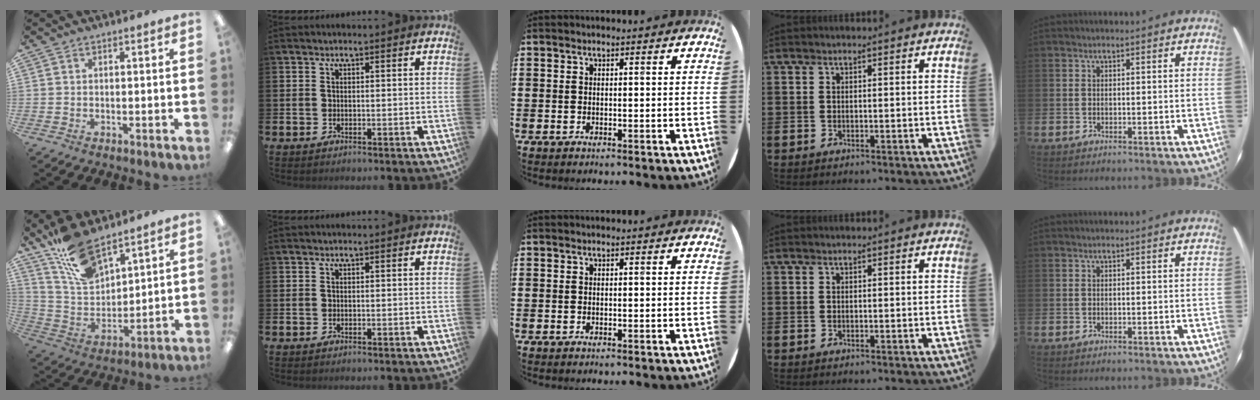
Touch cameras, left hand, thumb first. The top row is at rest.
{"thumb": {"total": 14.6, "force": [11.1, 6.3, 7.1], "torque": [-0.150, -0.054, 0.209]}}